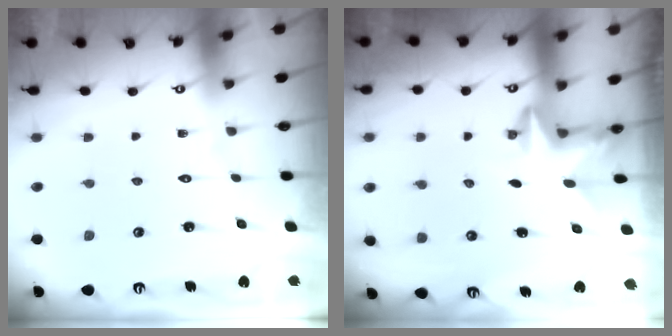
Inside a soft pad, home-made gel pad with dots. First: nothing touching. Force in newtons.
{"total": 2.3, "press": 2.3, "slide": 0.4}